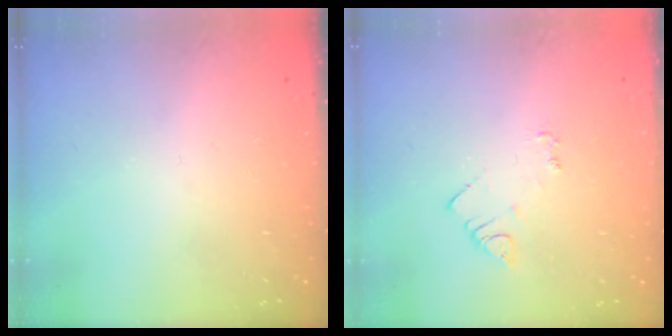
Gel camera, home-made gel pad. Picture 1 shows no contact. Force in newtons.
{"total": 4.2, "press": 4.1, "slide": 0.6}